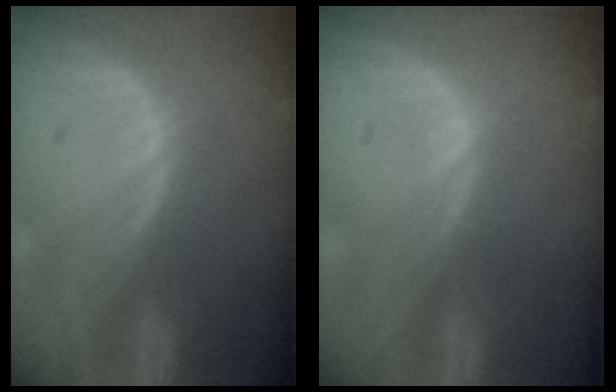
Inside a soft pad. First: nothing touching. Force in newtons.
{"total": 0.6, "press": 0.1, "slide": 0.6}